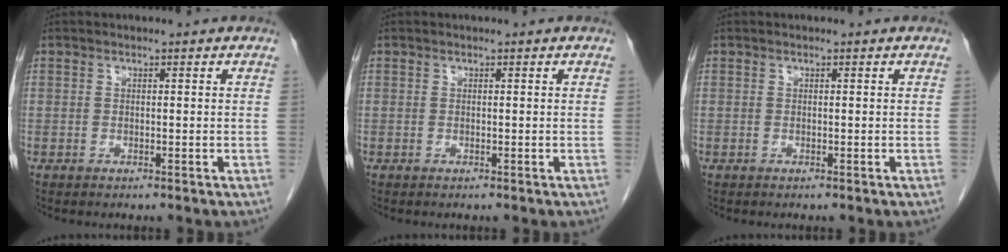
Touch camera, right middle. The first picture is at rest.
{"total": 0.0}
{"total": 0.0}